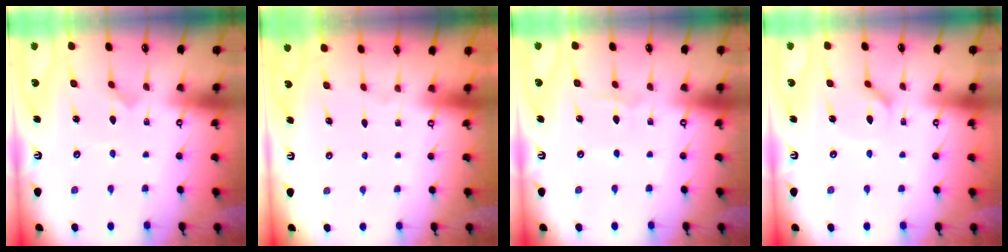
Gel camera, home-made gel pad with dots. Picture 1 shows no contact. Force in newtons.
{"total": 0.0}
{"total": 2.1, "press": 2.1, "slide": 0.2}
{"total": 4.0, "press": 4.0, "slide": 0.5}